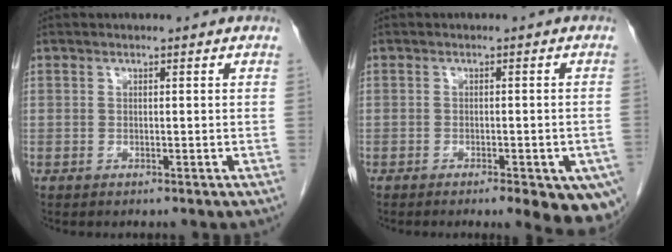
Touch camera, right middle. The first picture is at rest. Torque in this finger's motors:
{"motor_torque": [1.11, -1.03, 0.21, 0.05]}